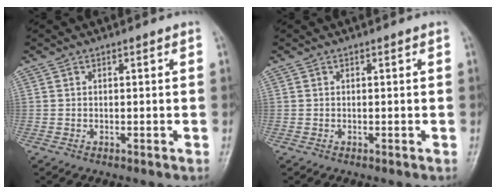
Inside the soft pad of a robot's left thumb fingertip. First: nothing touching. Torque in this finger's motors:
{"motor_torque": [0.00, 0.00, -0.06, 0.04, 0.00]}